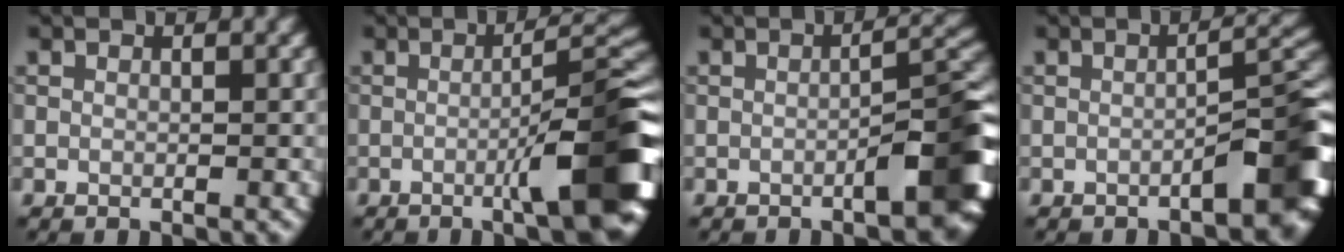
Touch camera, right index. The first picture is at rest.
{"total": 9.6, "force": [-3.0, 1.6, 9.0], "torque": [-0.113, 0.011, -0.047]}
{"total": 6.3, "force": [-2.7, 1.3, 5.6], "torque": [-0.067, 0.020, -0.041]}
{"total": 5.7, "force": [-2.9, 1.3, 4.7], "torque": [-0.052, 0.020, -0.044]}